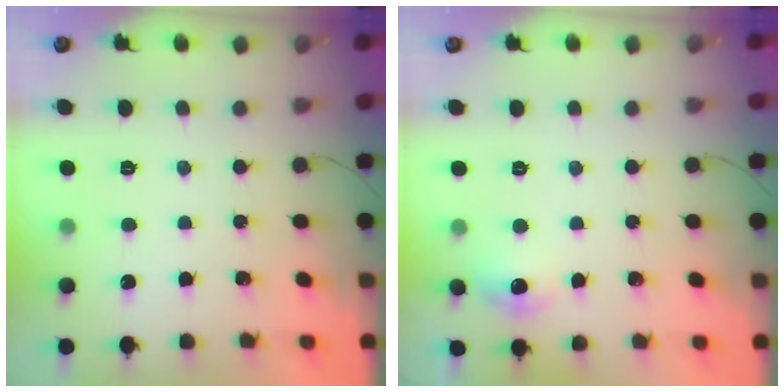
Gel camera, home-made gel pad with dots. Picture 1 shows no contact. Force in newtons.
{"total": 5.4, "press": 5.2, "slide": 1.6}